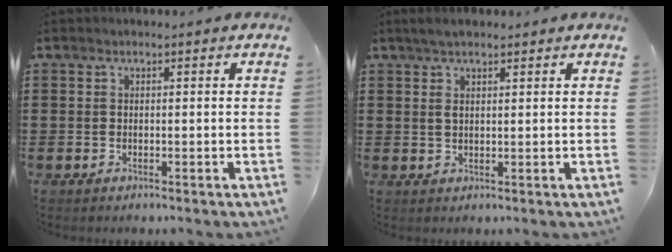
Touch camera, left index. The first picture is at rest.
{"total": 2.4, "force": [1.5, 0.8, 1.7], "torque": [-0.037, 0.006, 0.026]}